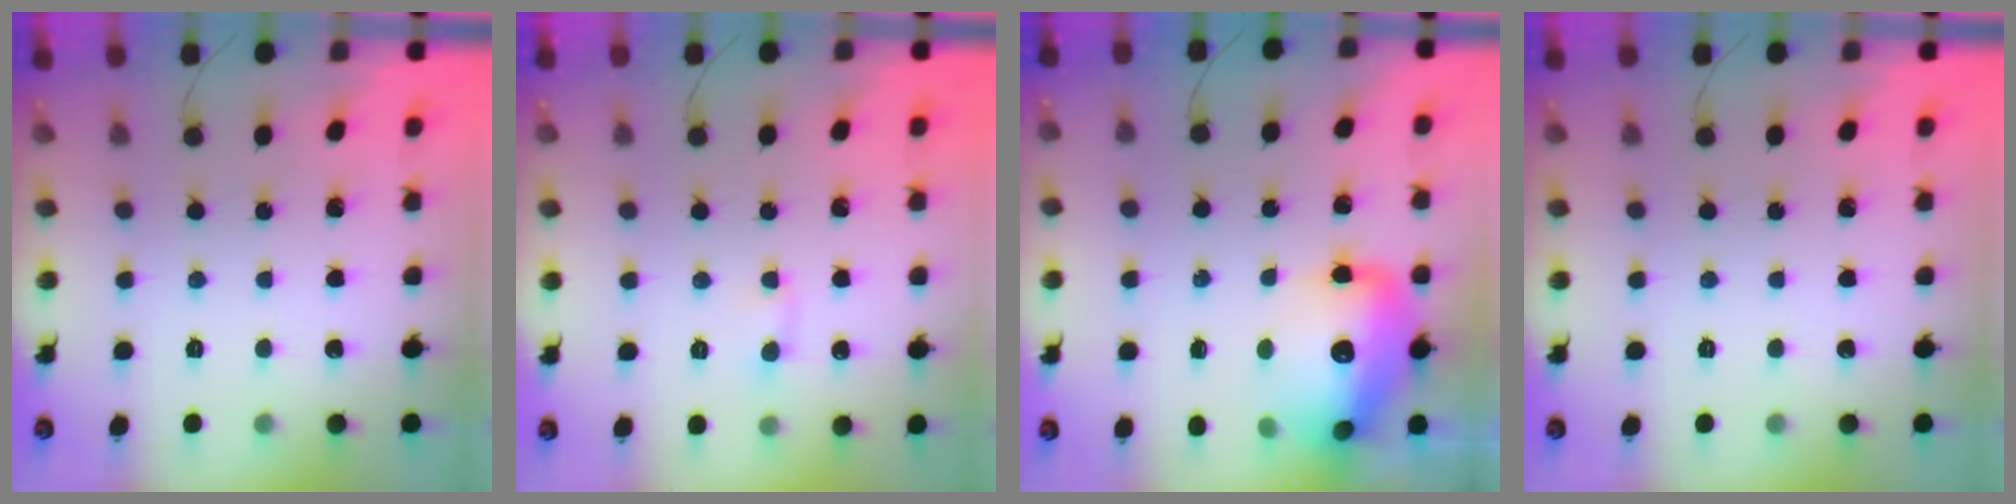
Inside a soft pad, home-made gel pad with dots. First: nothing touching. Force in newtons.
{"total": 2.3, "press": 2.0, "slide": 1.3}
{"total": 19.6, "press": 19.0, "slide": 4.6}
{"total": 0.0}